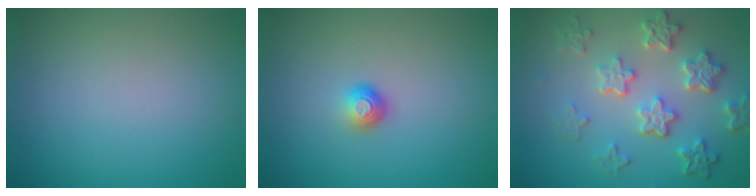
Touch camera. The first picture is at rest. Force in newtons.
{"total": 1.6, "press": 1.1, "slide": 1.1}
{"total": 5.9, "press": 4.4, "slide": 3.9}